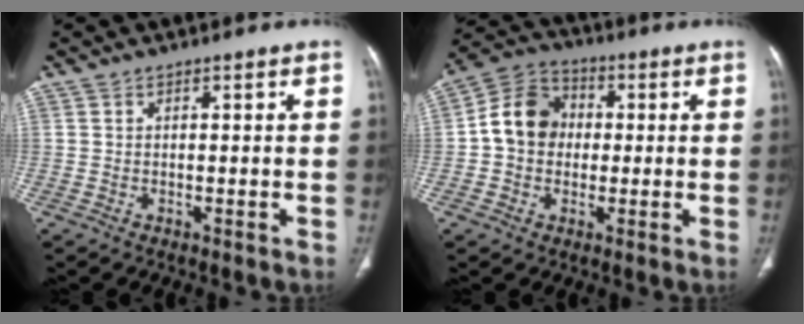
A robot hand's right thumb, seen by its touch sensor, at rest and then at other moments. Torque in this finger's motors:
{"motor_torque": [0.72, 0.90, 0.49, -0.41, 0.09]}